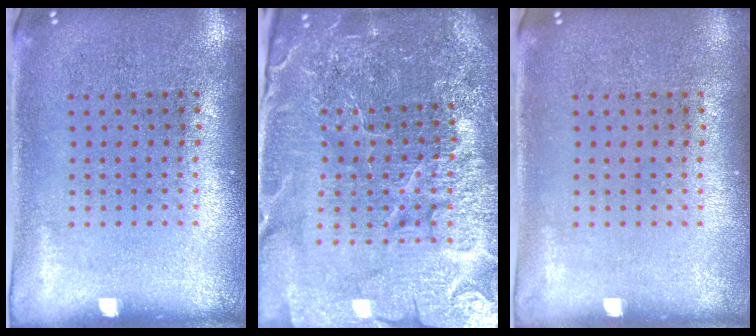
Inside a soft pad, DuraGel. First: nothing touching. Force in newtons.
{"total": 6.1, "press": 5.4, "slide": 2.8}
{"total": 0.0}